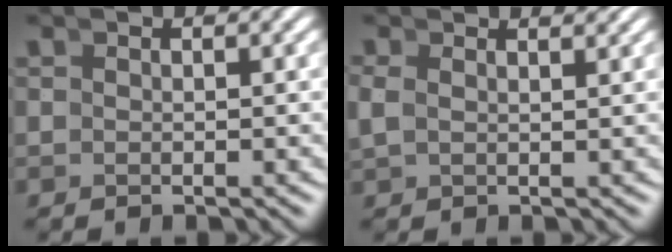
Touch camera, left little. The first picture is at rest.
{"total": 1.5, "force": [1.2, 0.1, 1.0], "torque": [-0.011, 0.001, 0.024]}